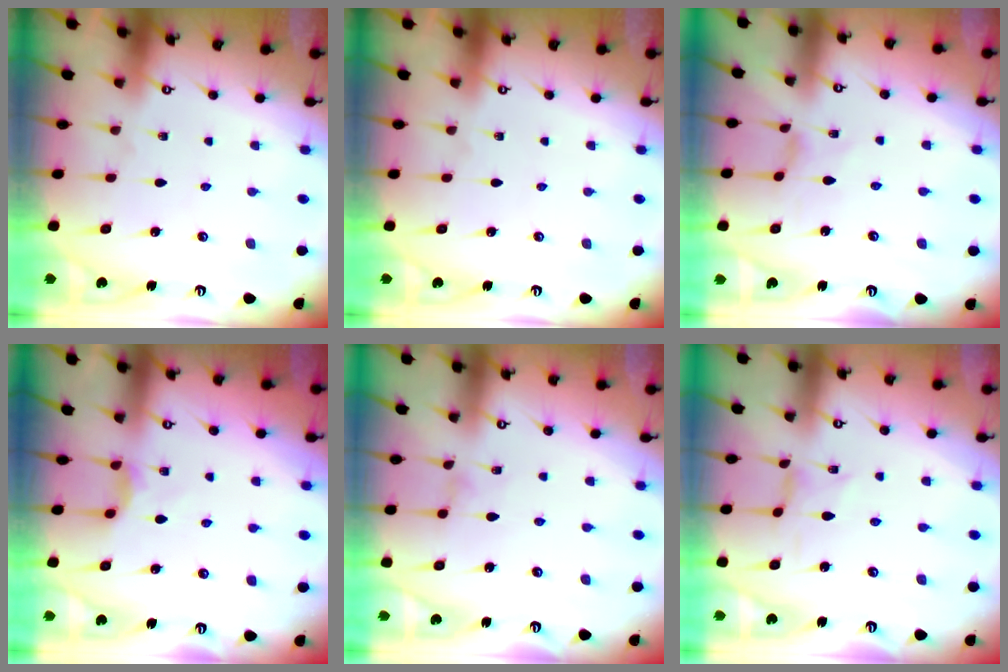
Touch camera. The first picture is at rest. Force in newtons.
{"total": 0.0}
{"total": 0.0}
{"total": 2.5, "press": 2.5, "slide": 0.4}
{"total": 0.0}
{"total": 0.0}